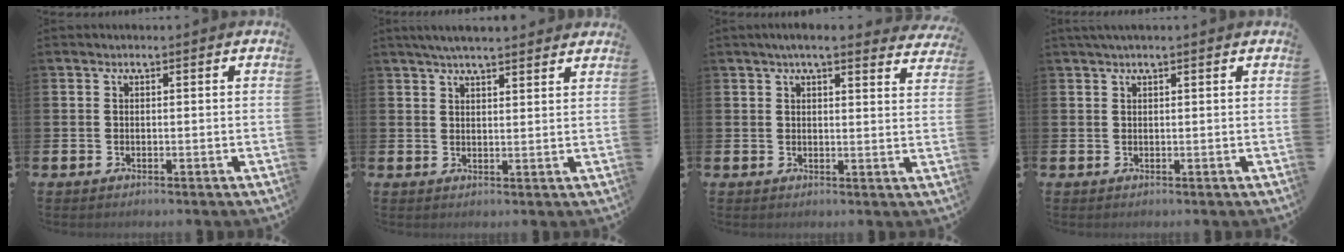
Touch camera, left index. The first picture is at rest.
{"total": 4.3, "force": [4.0, 0.4, 1.5], "torque": [-0.032, -0.009, 0.073]}
{"total": 4.5, "force": [4.2, 0.5, 1.7], "torque": [-0.030, -0.016, 0.073]}
{"total": 1.3, "force": [1.1, -0.1, 0.6], "torque": [-0.009, 0.000, 0.019]}